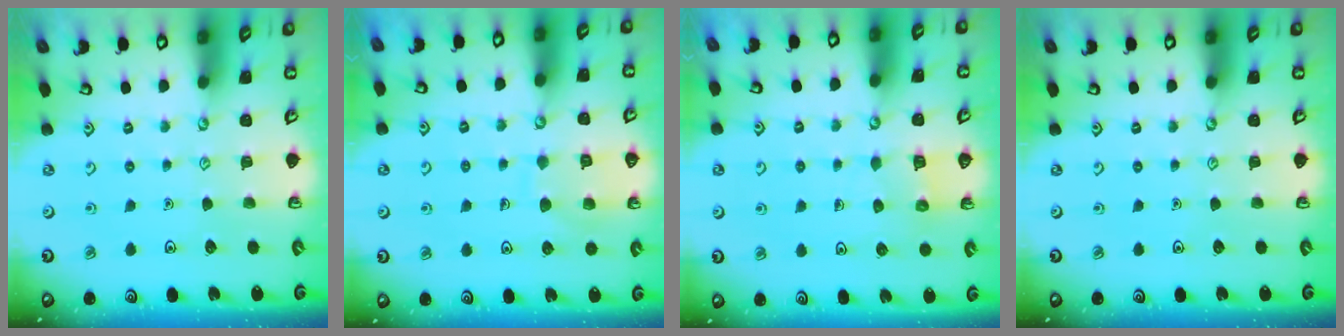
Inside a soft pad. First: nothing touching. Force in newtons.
{"total": 9.1, "press": 9.1, "slide": 0.7}
{"total": 4.8, "press": 4.8, "slide": 0.3}
{"total": 0.0}